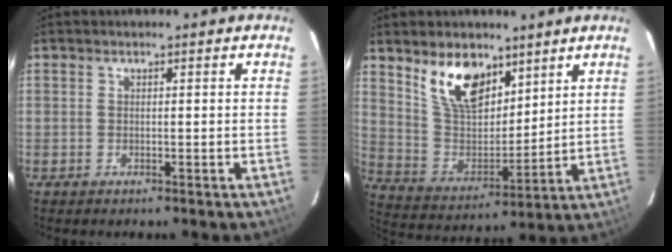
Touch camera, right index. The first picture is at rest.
{"total": 13.3, "force": [8.4, 6.9, 7.6], "torque": [-0.146, 0.003, 0.168]}